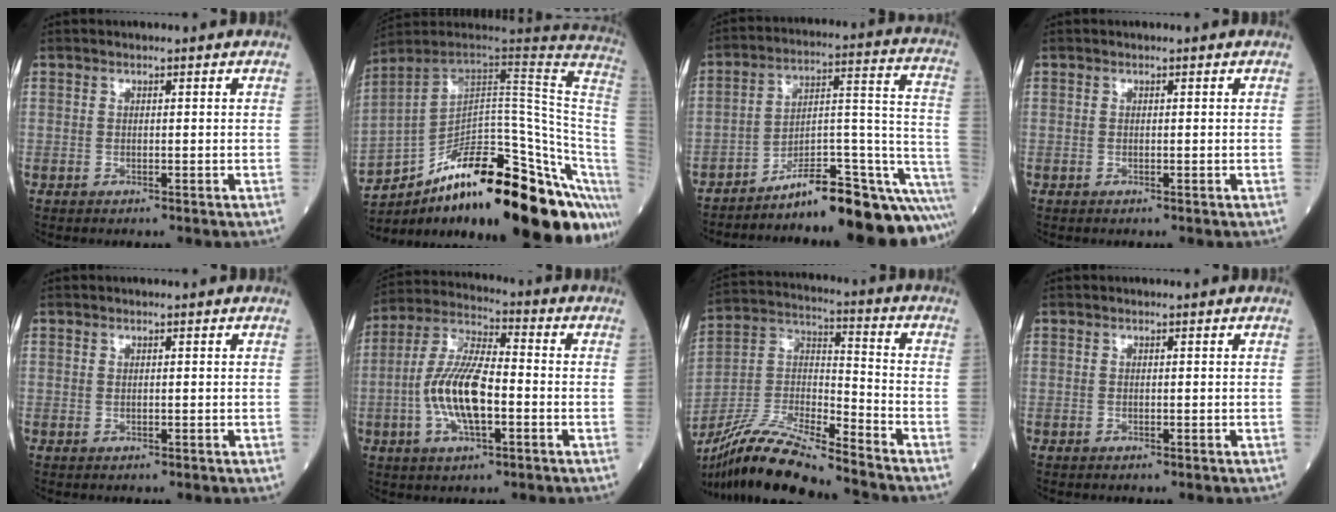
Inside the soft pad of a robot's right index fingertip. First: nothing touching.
{"total": 30.3, "force": [-16.5, 6.6, 24.5], "torque": [-0.250, 0.028, -0.243]}
{"total": 16.7, "force": [-14.6, 0.7, 8.1], "torque": [-0.059, 0.054, -0.219]}
{"total": 0.0}
{"total": 0.0}
{"total": 11.8, "force": [-2.4, 3.6, 11.0], "torque": [-0.232, 0.008, -0.046]}
{"total": 17.0, "force": [-14.9, 0.8, 8.1], "torque": [-0.168, -0.008, -0.282]}
{"total": 0.0}